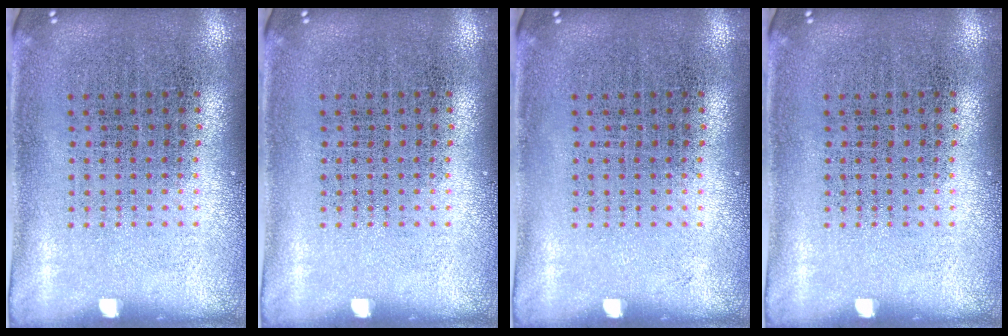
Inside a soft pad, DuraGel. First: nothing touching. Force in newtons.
{"total": 0.0}
{"total": 0.0}
{"total": 0.0}